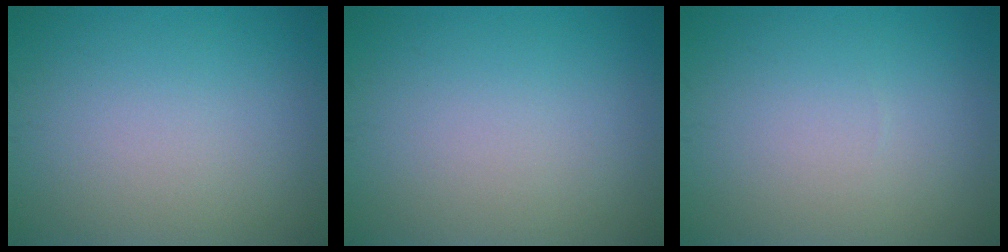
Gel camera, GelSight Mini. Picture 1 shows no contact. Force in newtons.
{"total": 0.0}
{"total": 0.0}